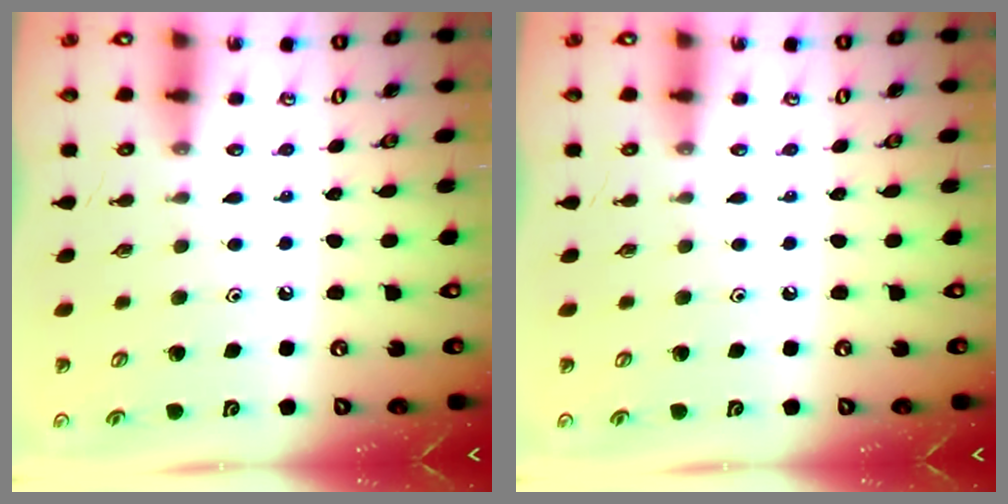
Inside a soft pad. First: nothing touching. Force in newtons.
{"total": 0.0}